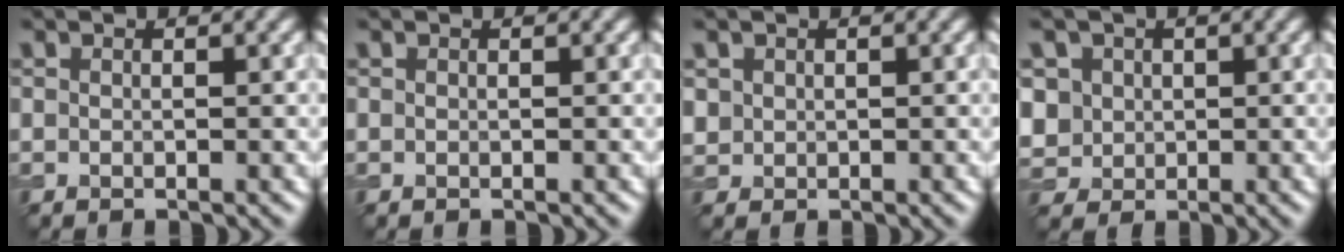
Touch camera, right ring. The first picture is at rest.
{"total": 0.0}
{"total": 1.0, "force": [0.3, 0.9, 0.1], "torque": [0.000, -0.004, 0.010]}
{"total": 4.2, "force": [1.1, 3.8, 1.5], "torque": [-0.048, 0.014, 0.023]}